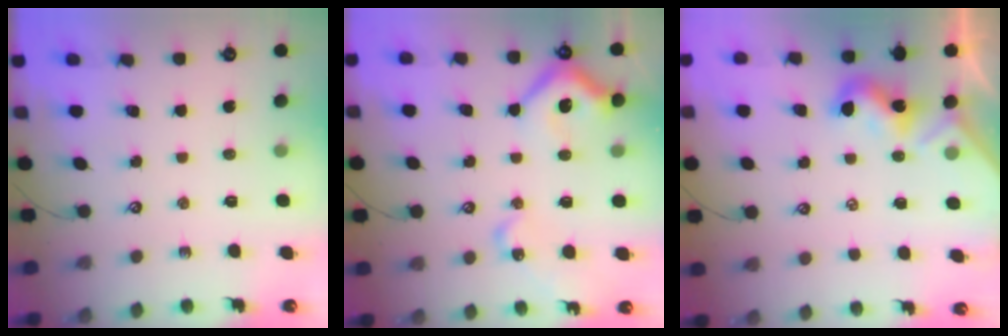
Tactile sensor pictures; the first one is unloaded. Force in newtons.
{"total": 14.4, "press": 14.3, "slide": 1.7}
{"total": 2.0, "press": 1.9, "slide": 0.5}